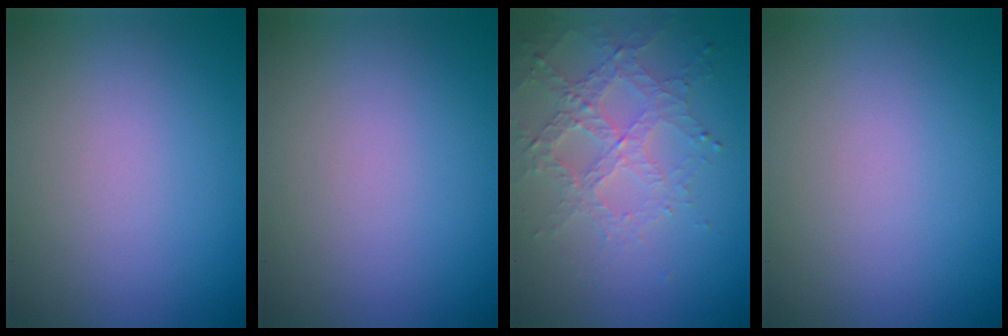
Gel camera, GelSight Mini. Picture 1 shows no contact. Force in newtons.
{"total": 0.0}
{"total": 3.2, "press": 3.0, "slide": 1.3}
{"total": 0.0}